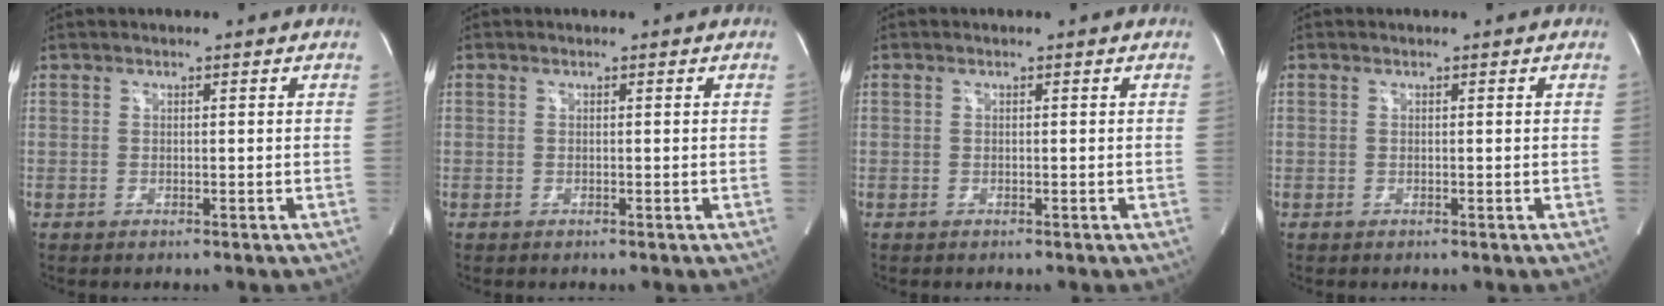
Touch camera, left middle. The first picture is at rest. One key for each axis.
{"total": 0.0}
{"total": 0.0}
{"total": 0.0}